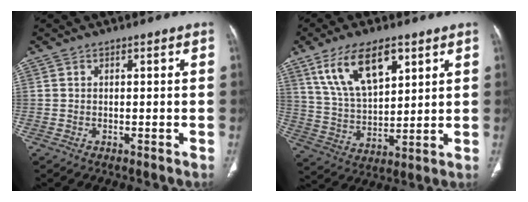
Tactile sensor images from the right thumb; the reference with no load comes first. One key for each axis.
{"total": 14.4, "fx": 7.5, "fy": 6.7, "fz": 10.3, "tx": -0.169, "ty": -0.023, "tz": 0.152}